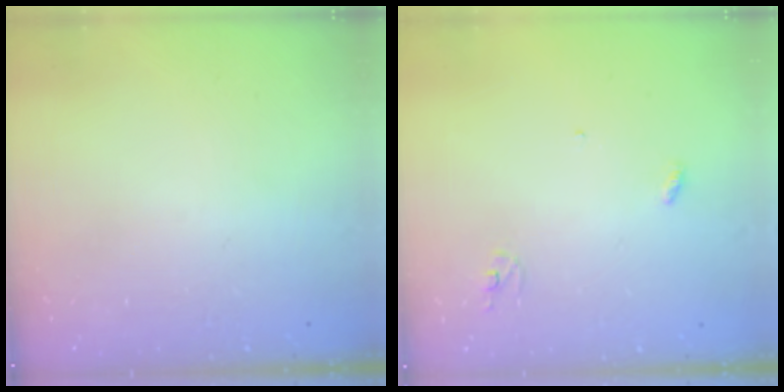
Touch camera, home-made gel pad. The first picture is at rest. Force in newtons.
{"total": 2.9, "press": 2.9, "slide": 0.2}